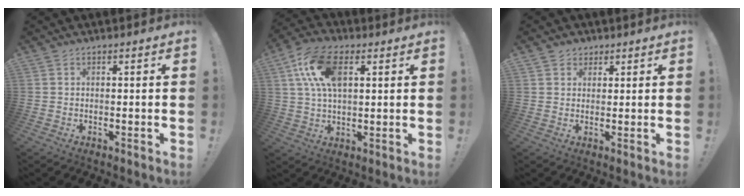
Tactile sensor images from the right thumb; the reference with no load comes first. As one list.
[{"total": 13.8, "force": [4.5, 7.5, 10.7], "torque": [-0.201, 0.004, 0.087]}, {"total": 3.0, "force": [1.8, 2.4, 0.5], "torque": [-0.001, -0.006, 0.031]}]